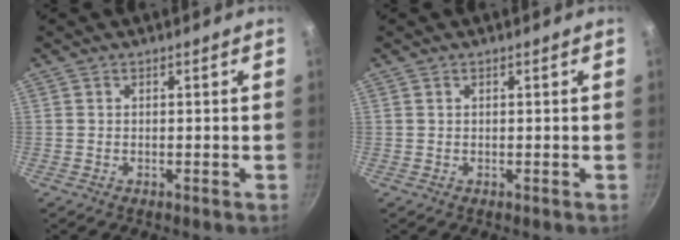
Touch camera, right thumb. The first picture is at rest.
{"total": 0.0}